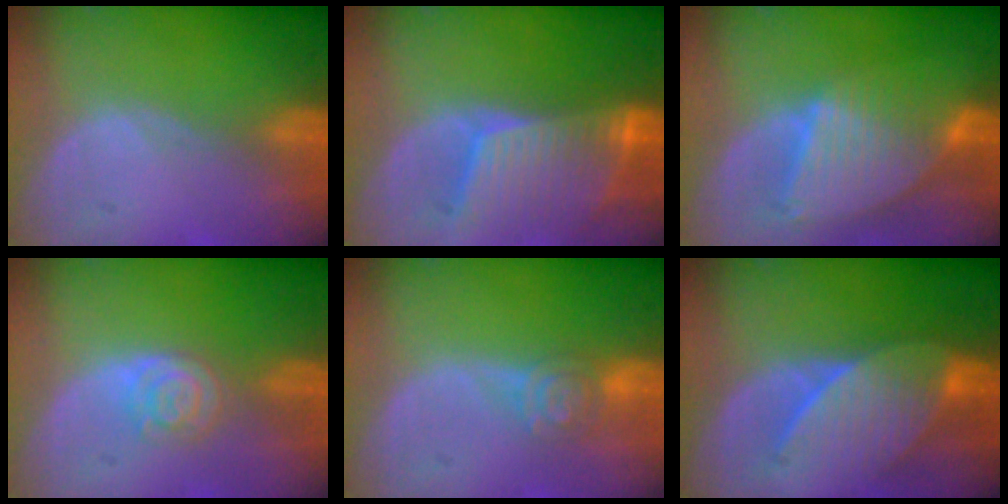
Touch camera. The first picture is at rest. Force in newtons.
{"total": 9.0, "press": 8.0, "slide": 4.1}
{"total": 8.6, "press": 7.5, "slide": 4.1}
{"total": 4.1, "press": 3.8, "slide": 1.6}
{"total": 4.6, "press": 4.0, "slide": 2.3}
{"total": 7.6, "press": 7.6, "slide": 0.1}